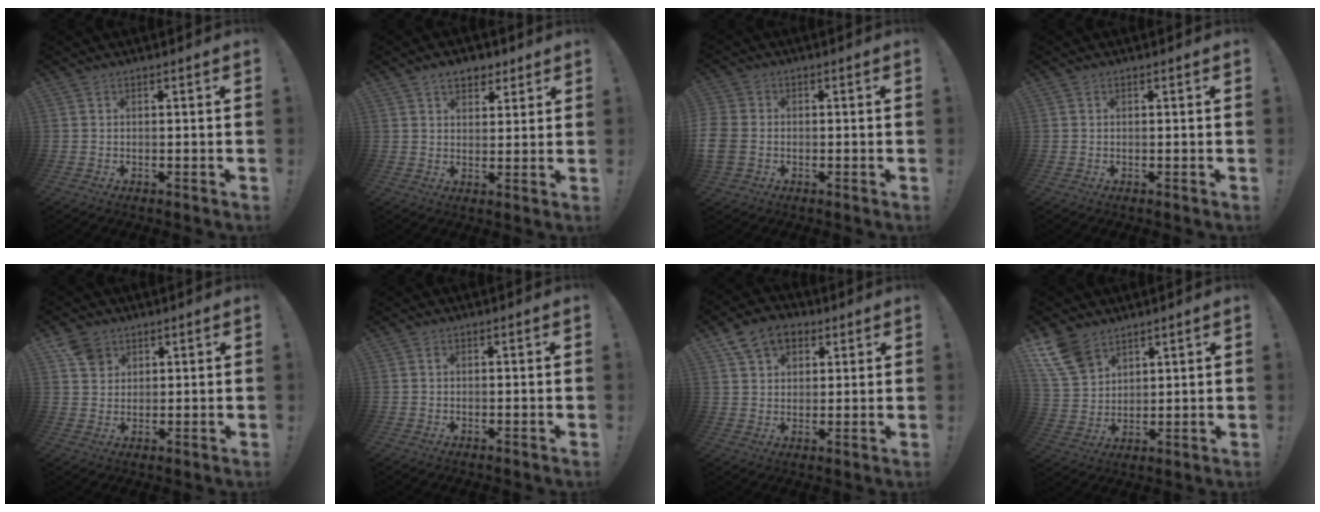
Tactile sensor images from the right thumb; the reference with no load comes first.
{"total": 6.8, "force": [4.1, 4.6, 2.9], "torque": [-0.032, -0.014, 0.074]}
{"total": 6.3, "force": [-1.4, 5.2, 3.4], "torque": [-0.071, 0.008, -0.023]}
{"total": 0.0}
{"total": 6.1, "force": [3.6, 4.6, 1.9], "torque": [-0.018, -0.014, 0.068]}
{"total": 0.6, "force": [0.1, 0.5, 0.3], "torque": [-0.003, 0.003, 0.001]}
{"total": 10.8, "force": [5.7, 7.7, 4.9], "torque": [-0.074, -0.018, 0.111]}
{"total": 11.9, "force": [8.0, 7.3, 5.0], "torque": [-0.100, -0.041, 0.159]}